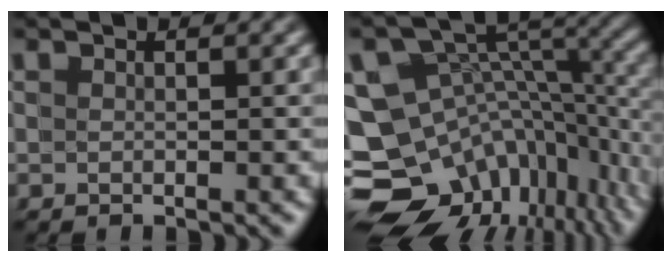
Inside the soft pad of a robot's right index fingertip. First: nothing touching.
{"total": 18.8, "force": [-5.0, 15.0, 10.1], "torque": [-0.186, -0.067, -0.074]}